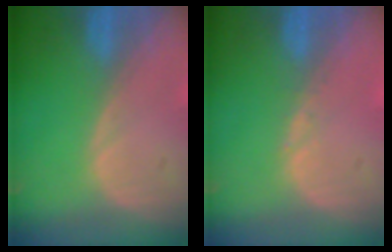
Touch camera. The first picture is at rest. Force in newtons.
{"total": 0.6, "press": 0.5, "slide": 0.3}